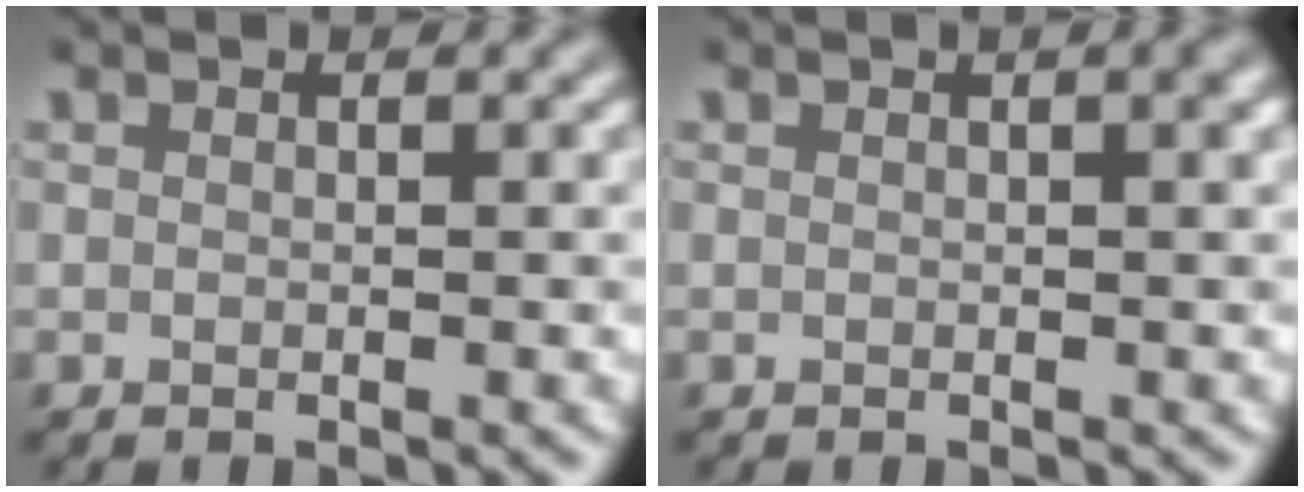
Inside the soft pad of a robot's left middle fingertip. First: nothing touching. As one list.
[{"total": 1.4, "force": [0.5, 0.3, 1.3], "torque": [-0.014, 0.005, 0.005]}]